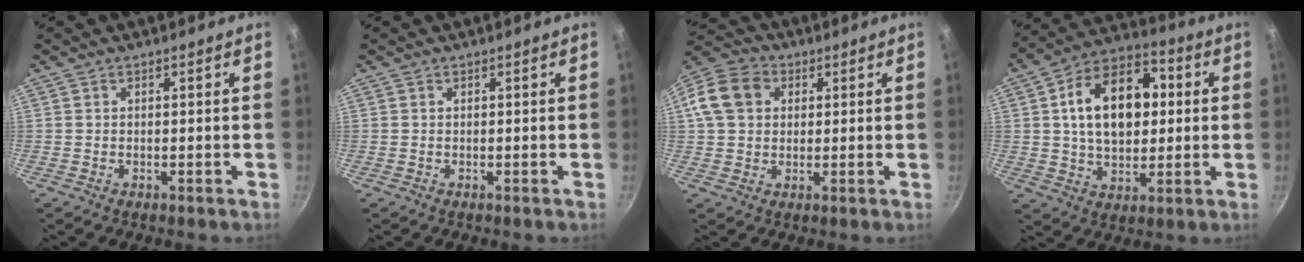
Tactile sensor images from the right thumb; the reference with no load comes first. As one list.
[{"total": 0.0}, {"total": 10.9, "force": [2.4, 8.8, 6.1], "torque": [-0.095, 0.019, 0.027]}, {"total": 18.2, "force": [2.6, 11.9, 13.5], "torque": [-0.181, 0.020, 0.033]}]